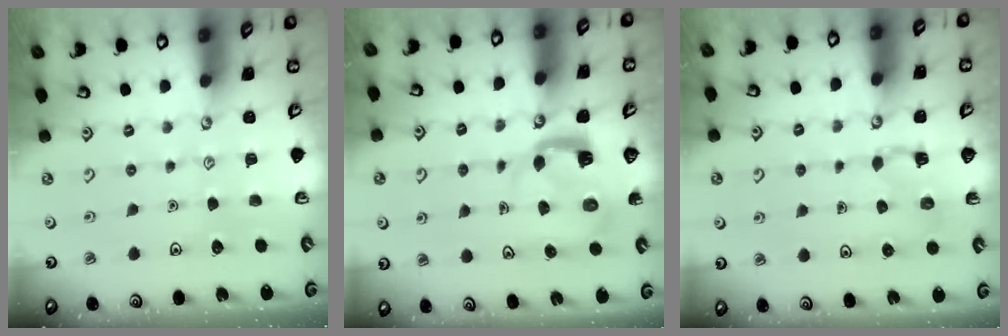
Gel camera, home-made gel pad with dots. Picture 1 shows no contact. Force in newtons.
{"total": 5.0, "press": 4.9, "slide": 0.5}
{"total": 2.1, "press": 2.0, "slide": 0.5}